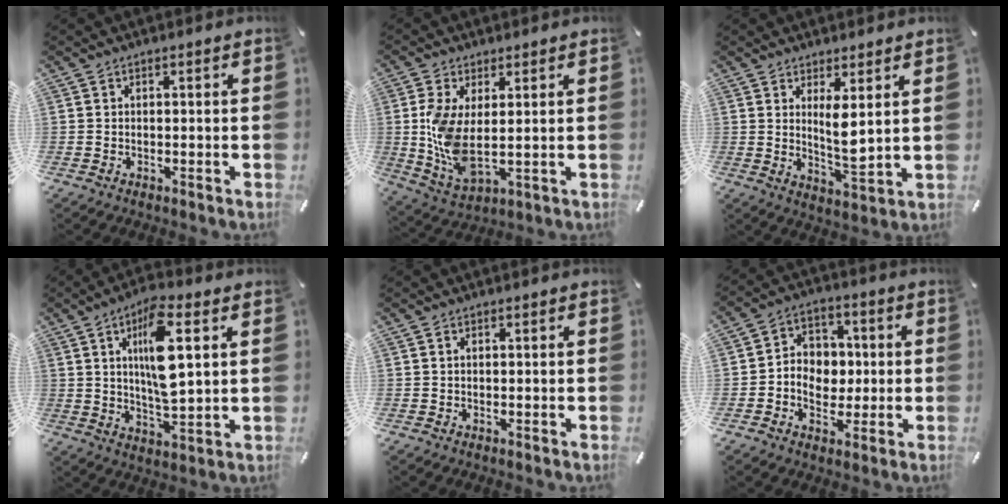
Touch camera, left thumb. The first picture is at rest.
{"total": 9.5, "force": [1.9, 4.5, 8.1], "torque": [-0.197, -0.021, 0.034]}
{"total": 6.9, "force": [2.6, 2.1, 6.1], "torque": [-0.113, -0.023, 0.038]}
{"total": 13.7, "force": [4.1, 4.9, 12.2], "torque": [-0.213, -0.015, 0.060]}
{"total": 0.7, "force": [0.2, 0.5, 0.4], "torque": [-0.009, 0.005, 0.002]}
{"total": 8.3, "force": [-1.1, 7.4, 3.5], "torque": [-0.050, 0.018, -0.016]}